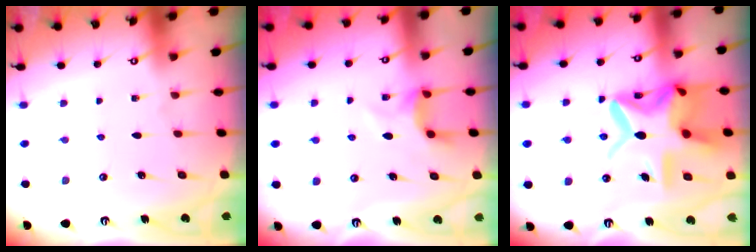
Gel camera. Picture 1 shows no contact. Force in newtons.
{"total": 5.5, "press": 5.5, "slide": 0.6}
{"total": 18.3, "press": 18.3, "slide": 1.6}